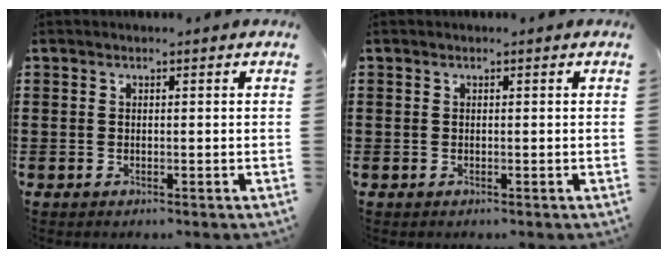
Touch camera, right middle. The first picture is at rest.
{"total": 0.0}